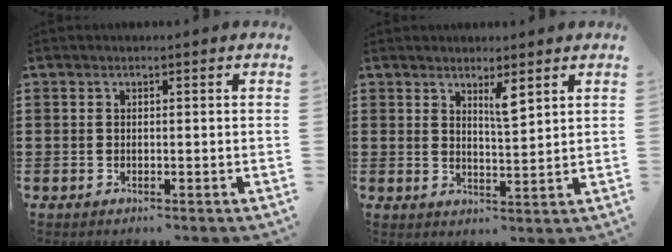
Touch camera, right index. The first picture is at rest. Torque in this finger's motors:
{"motor_torque": [0.09, 0.25, 0.12, 0.01]}